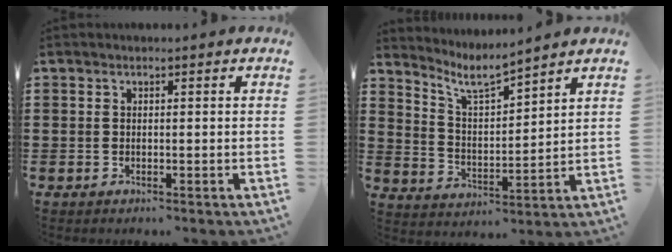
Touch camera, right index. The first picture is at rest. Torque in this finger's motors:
{"motor_torque": [-0.19, 0.14, -0.06, -0.01]}